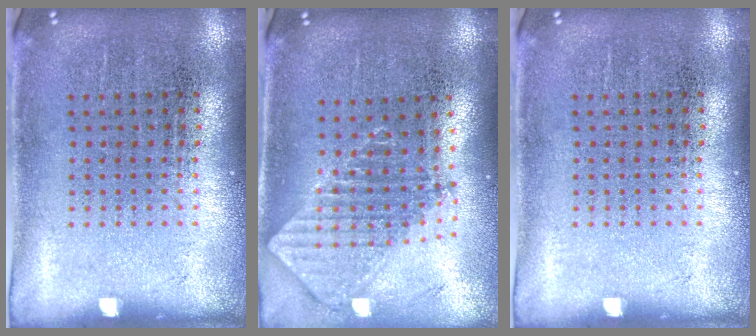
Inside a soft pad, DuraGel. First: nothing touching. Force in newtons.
{"total": 1.9, "press": 1.5, "slide": 1.2}
{"total": 0.0}